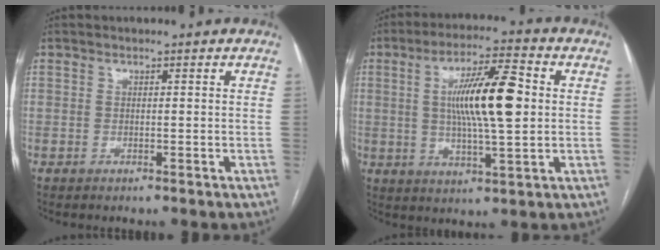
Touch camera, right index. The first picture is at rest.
{"total": 12.8, "force": [1.7, 2.0, 12.6], "torque": [-0.221, 0.011, 0.027]}